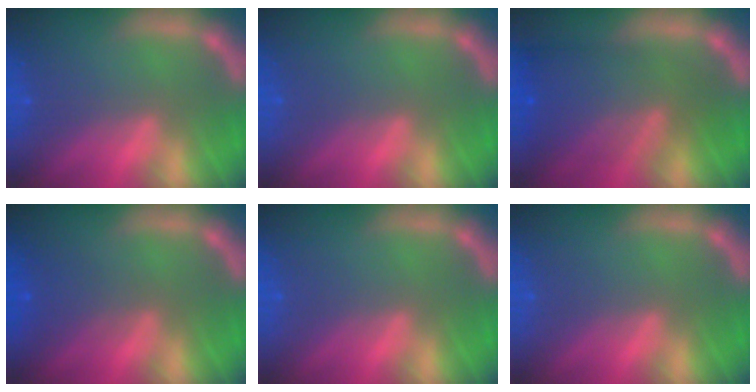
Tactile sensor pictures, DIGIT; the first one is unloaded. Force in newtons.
{"total": 0.0}
{"total": 8.1}
{"total": 2.4}
{"total": 0.0}
{"total": 0.0}